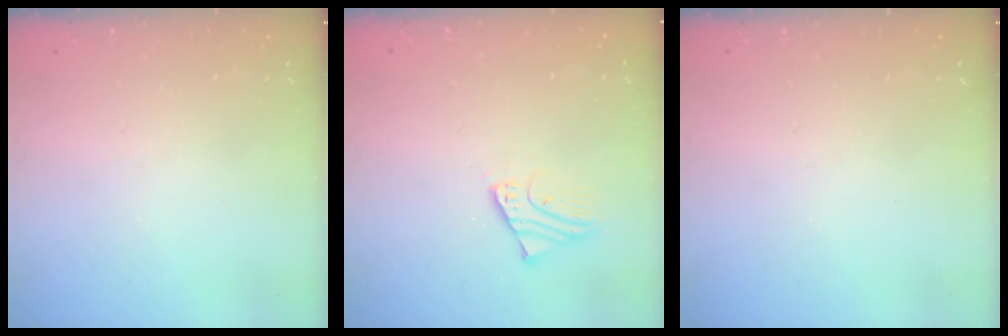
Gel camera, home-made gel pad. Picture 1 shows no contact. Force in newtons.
{"total": 2.6, "press": 2.6, "slide": 0.2}
{"total": 0.0}